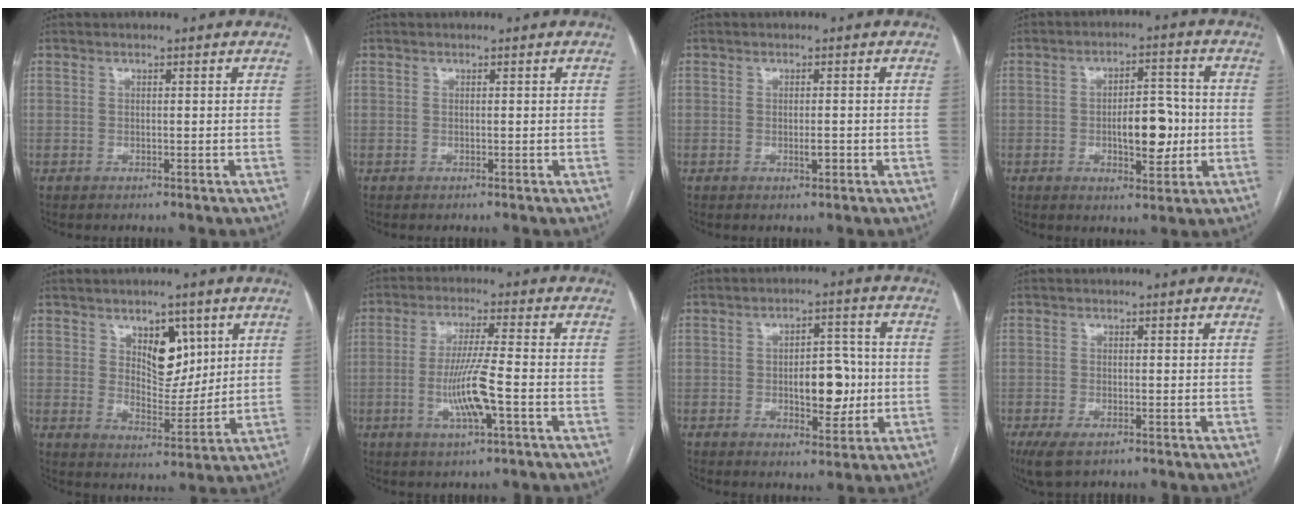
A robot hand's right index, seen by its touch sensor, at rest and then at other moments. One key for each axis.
{"total": 0.0}
{"total": 1.6, "fx": -0.5, "fy": 0.5, "fz": 1.5, "tx": -0.025, "ty": -0.001, "tz": -0.006}
{"total": 8.3, "fx": -1.2, "fy": 3.4, "fz": 7.5, "tx": -0.112, "ty": 0.010, "tz": -0.013}
{"total": 8.1, "fx": 3.7, "fy": 4.5, "fz": 5.6, "tx": -0.084, "ty": 0.001, "tz": 0.067}
{"total": 8.4, "fx": -2.2, "fy": 0.2, "fz": 8.1, "tx": -0.157, "ty": -0.006, "tz": -0.043}
{"total": 8.1, "fx": -0.8, "fy": 3.8, "fz": 7.1, "tx": -0.098, "ty": 0.010, "tz": -0.005}
{"total": 3.6, "fx": -2.1, "fy": 1.4, "fz": 2.6, "tx": -0.051, "ty": -0.006, "tz": -0.029}